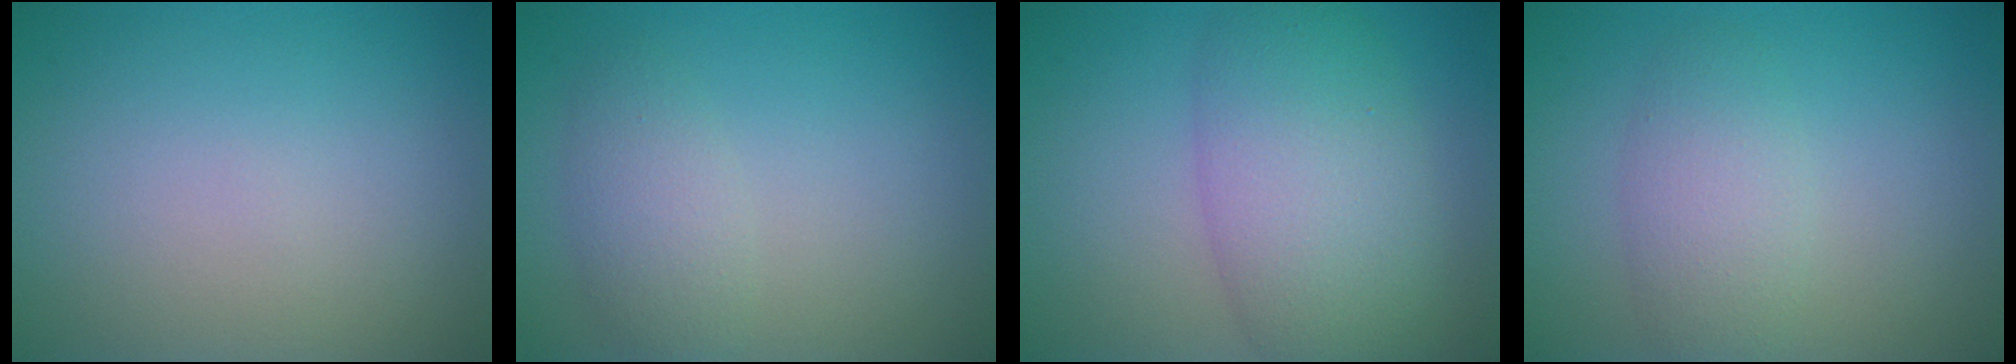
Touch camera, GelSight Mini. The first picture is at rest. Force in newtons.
{"total": 2.6, "press": 2.6, "slide": 0.1}
{"total": 7.4, "press": 7.4, "slide": 0.2}
{"total": 3.1, "press": 3.1, "slide": 0.1}